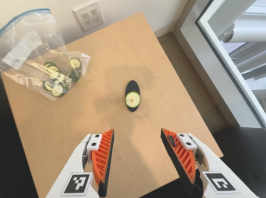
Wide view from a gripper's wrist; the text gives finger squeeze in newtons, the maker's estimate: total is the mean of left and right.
{"total": 0.0}